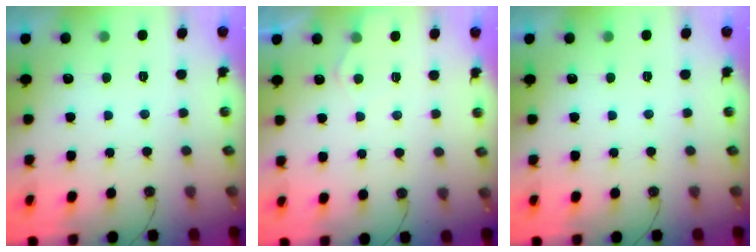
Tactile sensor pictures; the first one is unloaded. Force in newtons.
{"total": 4.3, "press": 4.3, "slide": 0.5}
{"total": 0.0}